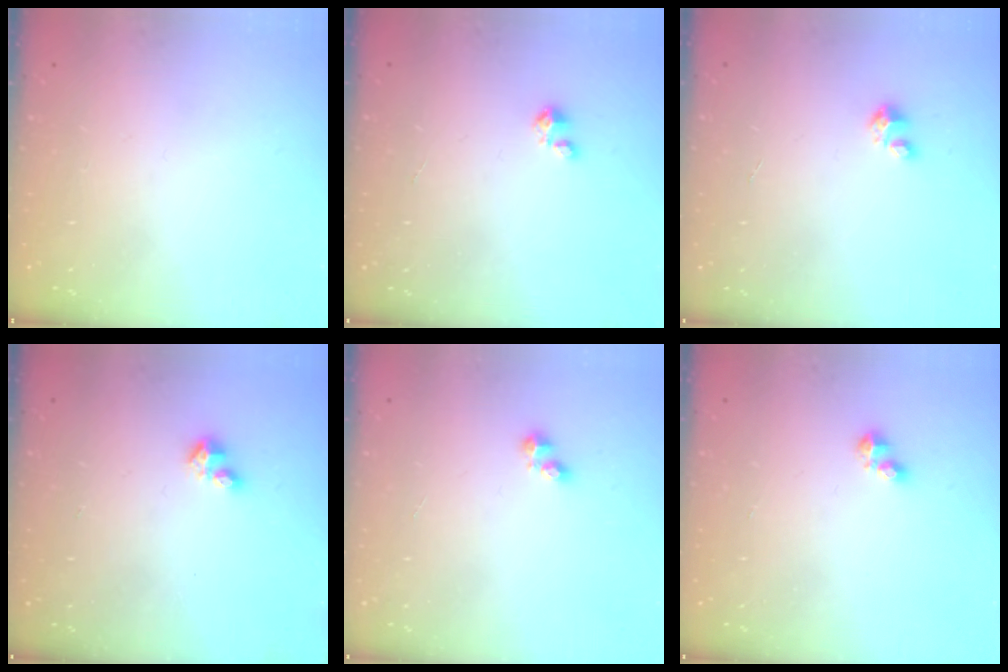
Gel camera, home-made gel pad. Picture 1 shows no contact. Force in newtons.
{"total": 2.1, "press": 2.1, "slide": 0.2}
{"total": 1.8, "press": 1.8, "slide": 0.1}
{"total": 3.5, "press": 3.5, "slide": 0.4}
{"total": 2.5, "press": 2.5, "slide": 0.4}
{"total": 2.8, "press": 2.8, "slide": 0.4}